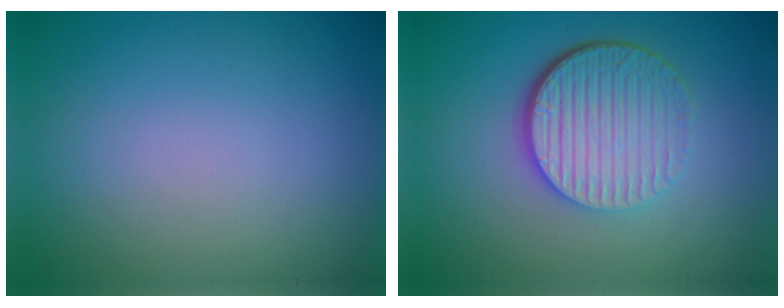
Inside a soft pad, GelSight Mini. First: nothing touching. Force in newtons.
{"total": 6.1, "press": 4.2, "slide": 4.4}